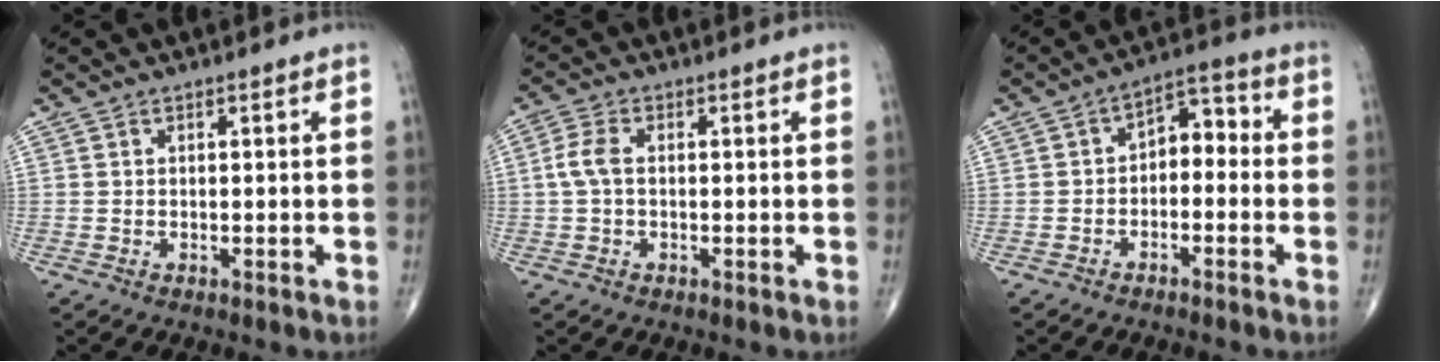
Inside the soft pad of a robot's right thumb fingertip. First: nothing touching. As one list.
[{"total": 3.9, "force": [0.1, 2.2, 3.2], "torque": [-0.078, 0.009, -0.003]}, {"total": 6.5, "force": [-1.1, 4.2, 4.8], "torque": [-0.047, 0.041, -0.031]}]